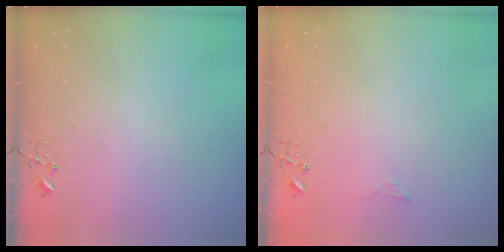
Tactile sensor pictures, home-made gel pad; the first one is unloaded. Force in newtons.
{"total": 5.9, "press": 5.8, "slide": 0.9}